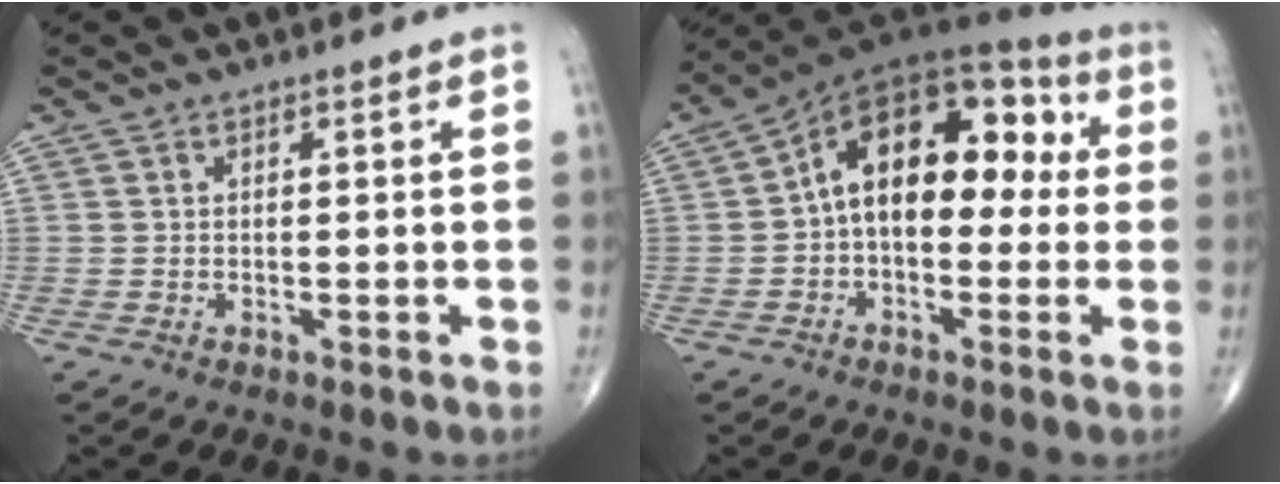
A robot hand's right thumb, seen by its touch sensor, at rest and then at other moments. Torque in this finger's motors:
{"motor_torque": [0.38, 0.61, 1.66, 0.07, 0.17]}